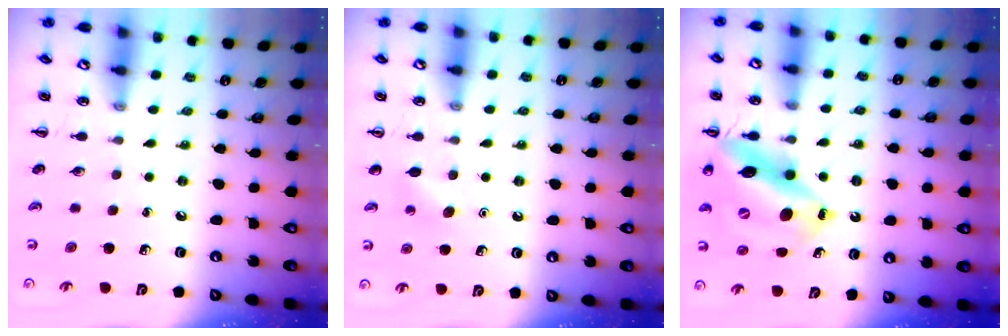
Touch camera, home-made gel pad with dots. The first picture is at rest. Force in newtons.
{"total": 4.0, "press": 3.8, "slide": 1.1}
{"total": 18.6, "press": 18.1, "slide": 4.4}